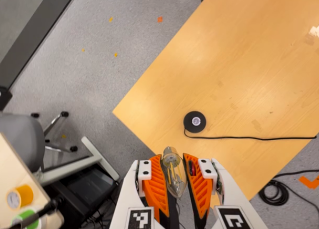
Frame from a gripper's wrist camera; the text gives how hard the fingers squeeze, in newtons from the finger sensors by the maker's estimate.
{"total": 23.7, "left": 25.7, "right": 21.7}